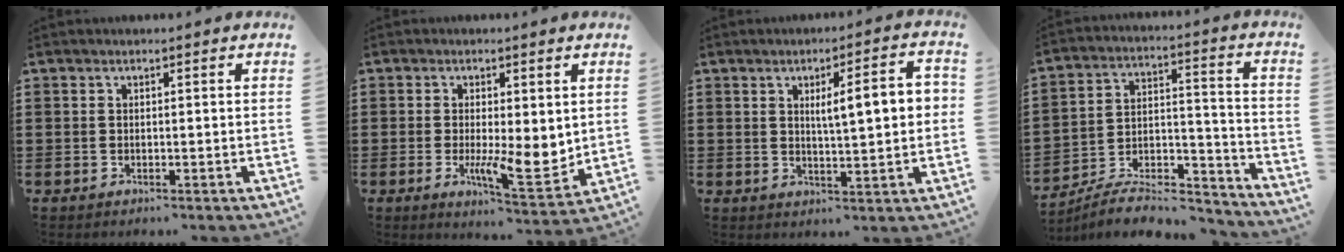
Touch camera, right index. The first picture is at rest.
{"total": 3.0, "force": [1.0, 1.4, 2.5], "torque": [-0.041, -0.004, 0.018]}
{"total": 6.9, "force": [1.5, 1.4, 6.6], "torque": [-0.117, 0.002, 0.018]}
{"total": 8.2, "force": [-7.5, 2.0, 2.8], "torque": [-0.042, 0.018, -0.145]}